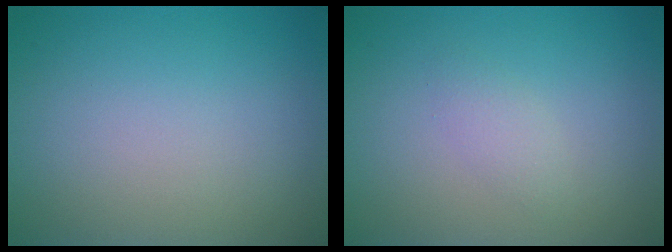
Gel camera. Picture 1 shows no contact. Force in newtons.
{"total": 1.2, "press": 1.2, "slide": 0.1}